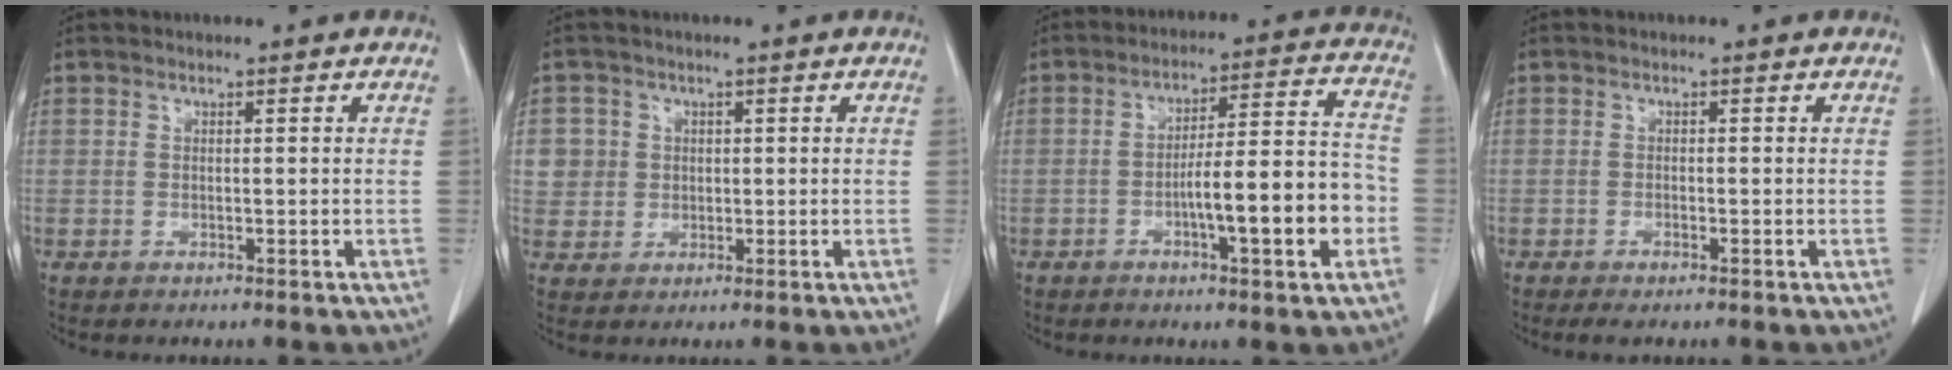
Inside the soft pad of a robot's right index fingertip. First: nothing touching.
{"total": 4.3, "force": [0.8, 4.2, 0.2], "torque": [0.009, 0.009, 0.020]}
{"total": 12.5, "force": [-3.9, 1.3, 11.8], "torque": [-0.179, 0.019, -0.055]}
{"total": 1.7, "force": [-1.2, 0.3, 1.2], "torque": [-0.022, -0.005, -0.018]}